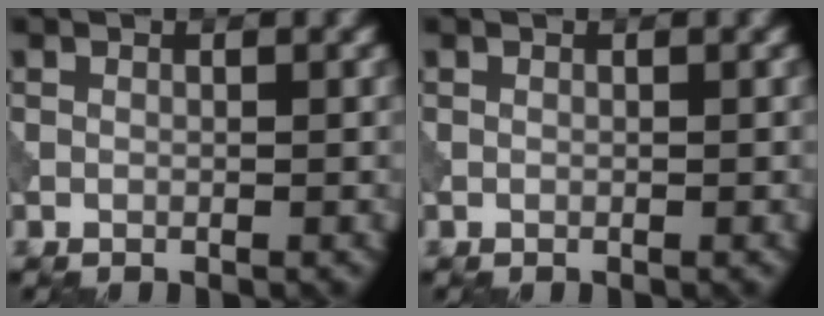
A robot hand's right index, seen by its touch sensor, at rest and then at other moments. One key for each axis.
{"total": 0.0}